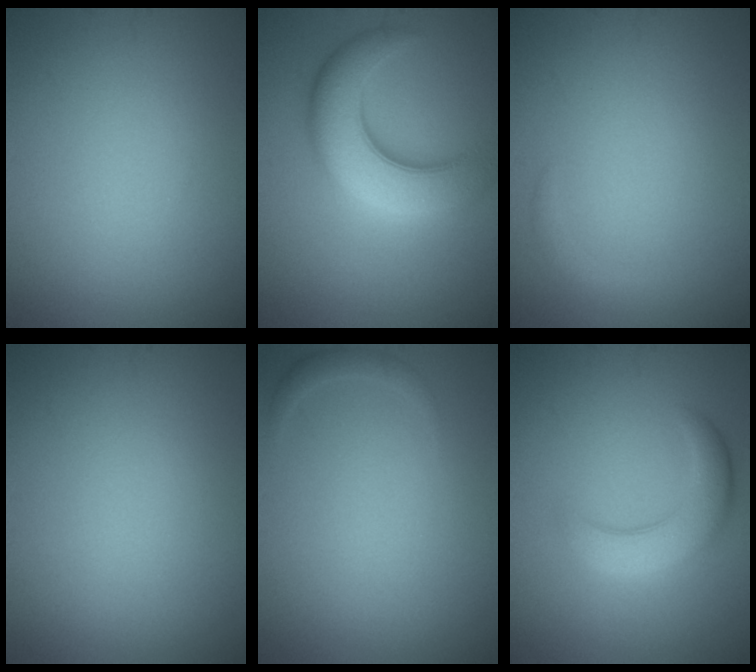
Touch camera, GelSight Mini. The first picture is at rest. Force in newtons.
{"total": 8.4, "press": 8.4, "slide": 0.3}
{"total": 0.9, "press": 0.9, "slide": 0.0}
{"total": 0.0}
{"total": 0.8, "press": 0.8, "slide": 0.1}
{"total": 4.6, "press": 4.6, "slide": 0.2}